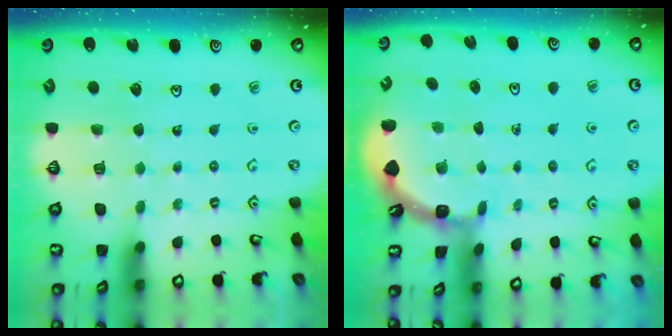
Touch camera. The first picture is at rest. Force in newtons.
{"total": 1.7, "press": 1.7, "slide": 0.1}